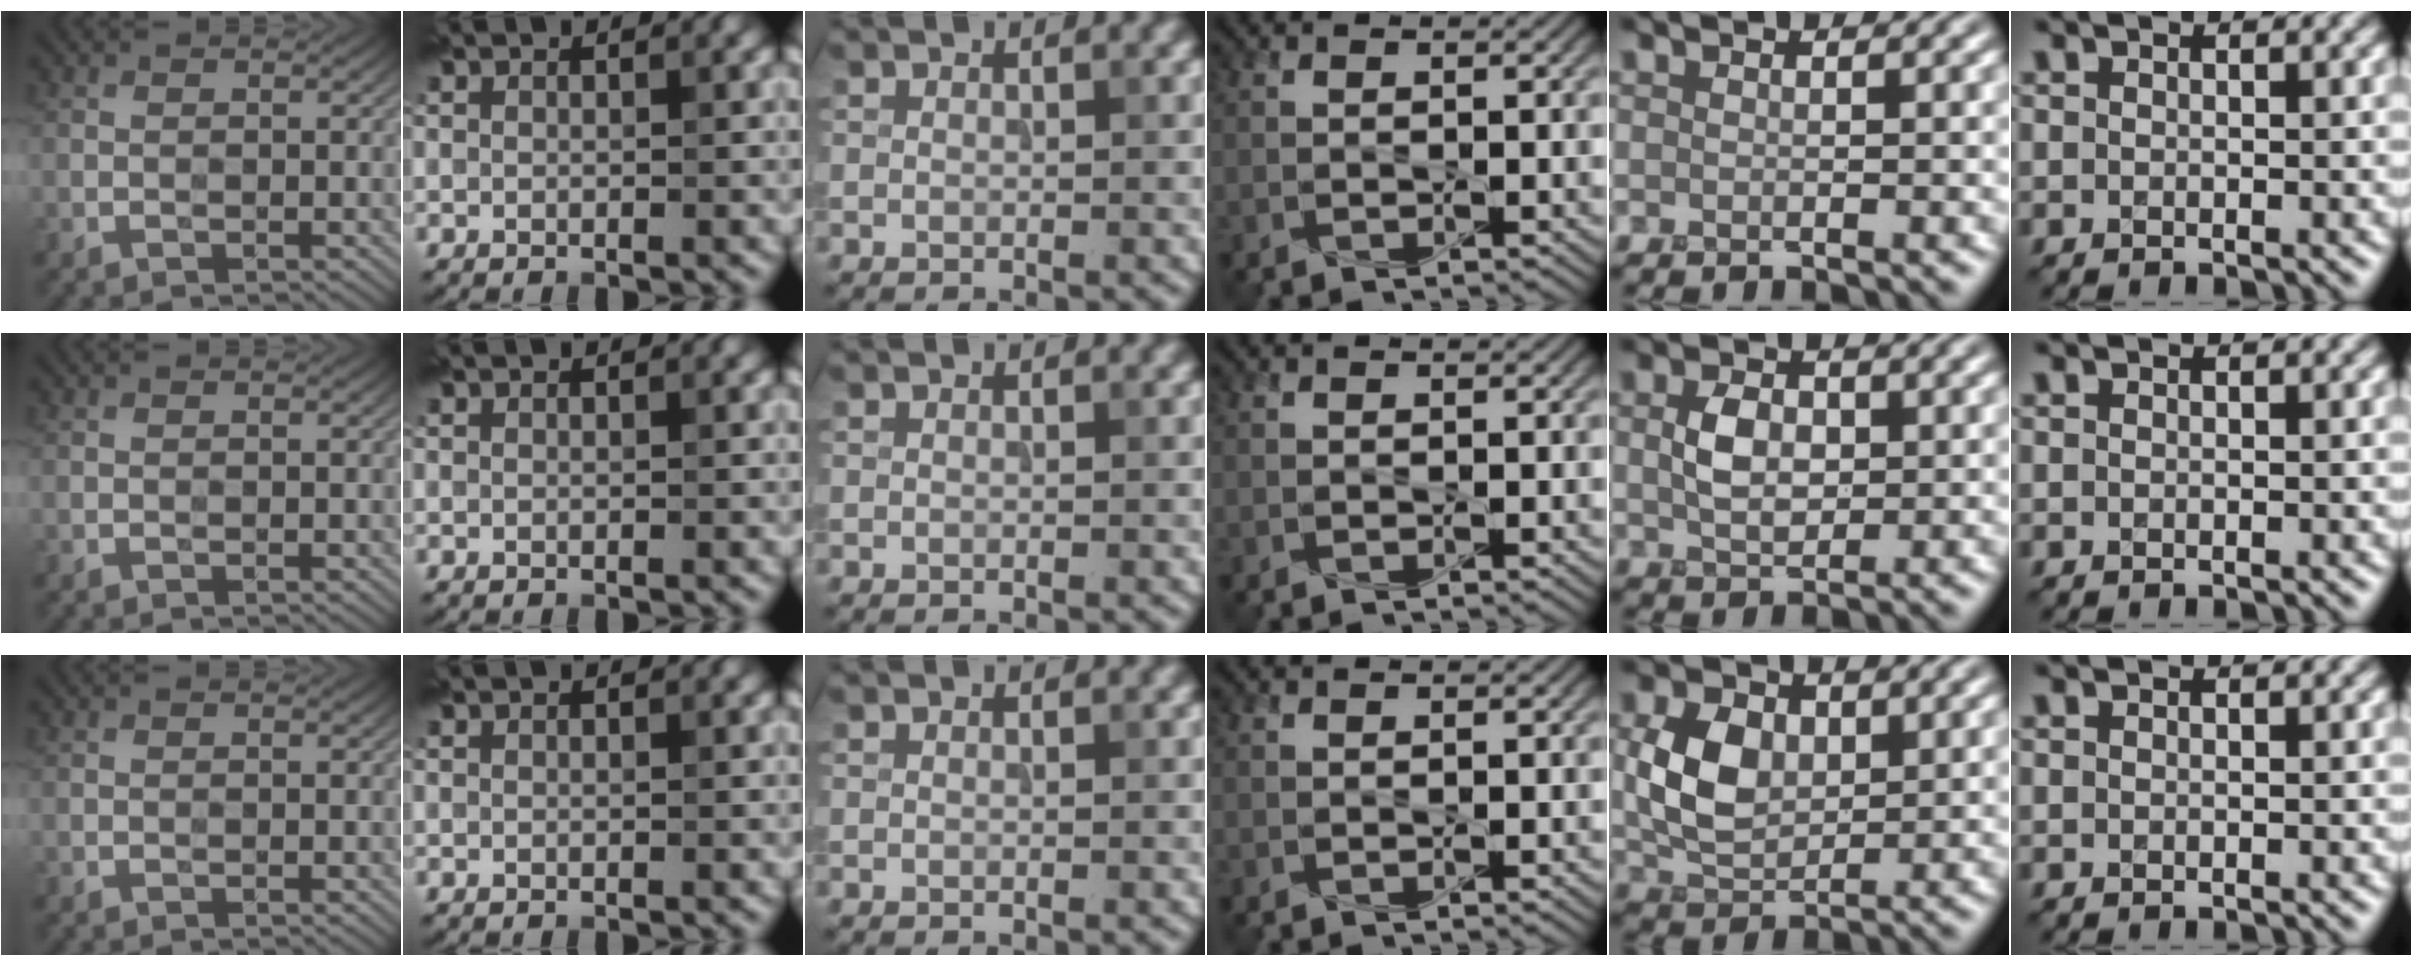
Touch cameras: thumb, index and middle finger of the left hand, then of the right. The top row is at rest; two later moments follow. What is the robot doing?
{"motion": "press", "object": "joystick"}